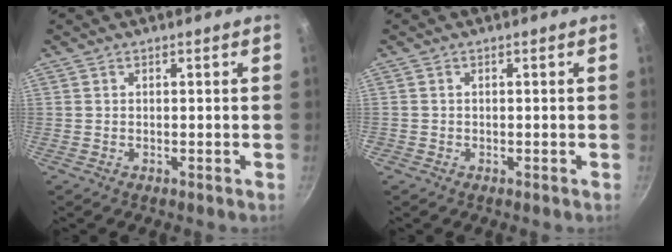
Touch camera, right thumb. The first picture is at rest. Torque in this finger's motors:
{"motor_torque": [-0.22, 0.10, -0.19, 0.05, 0.04]}